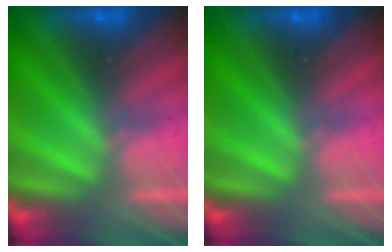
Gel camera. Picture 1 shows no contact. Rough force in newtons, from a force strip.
{"total": 0.0}